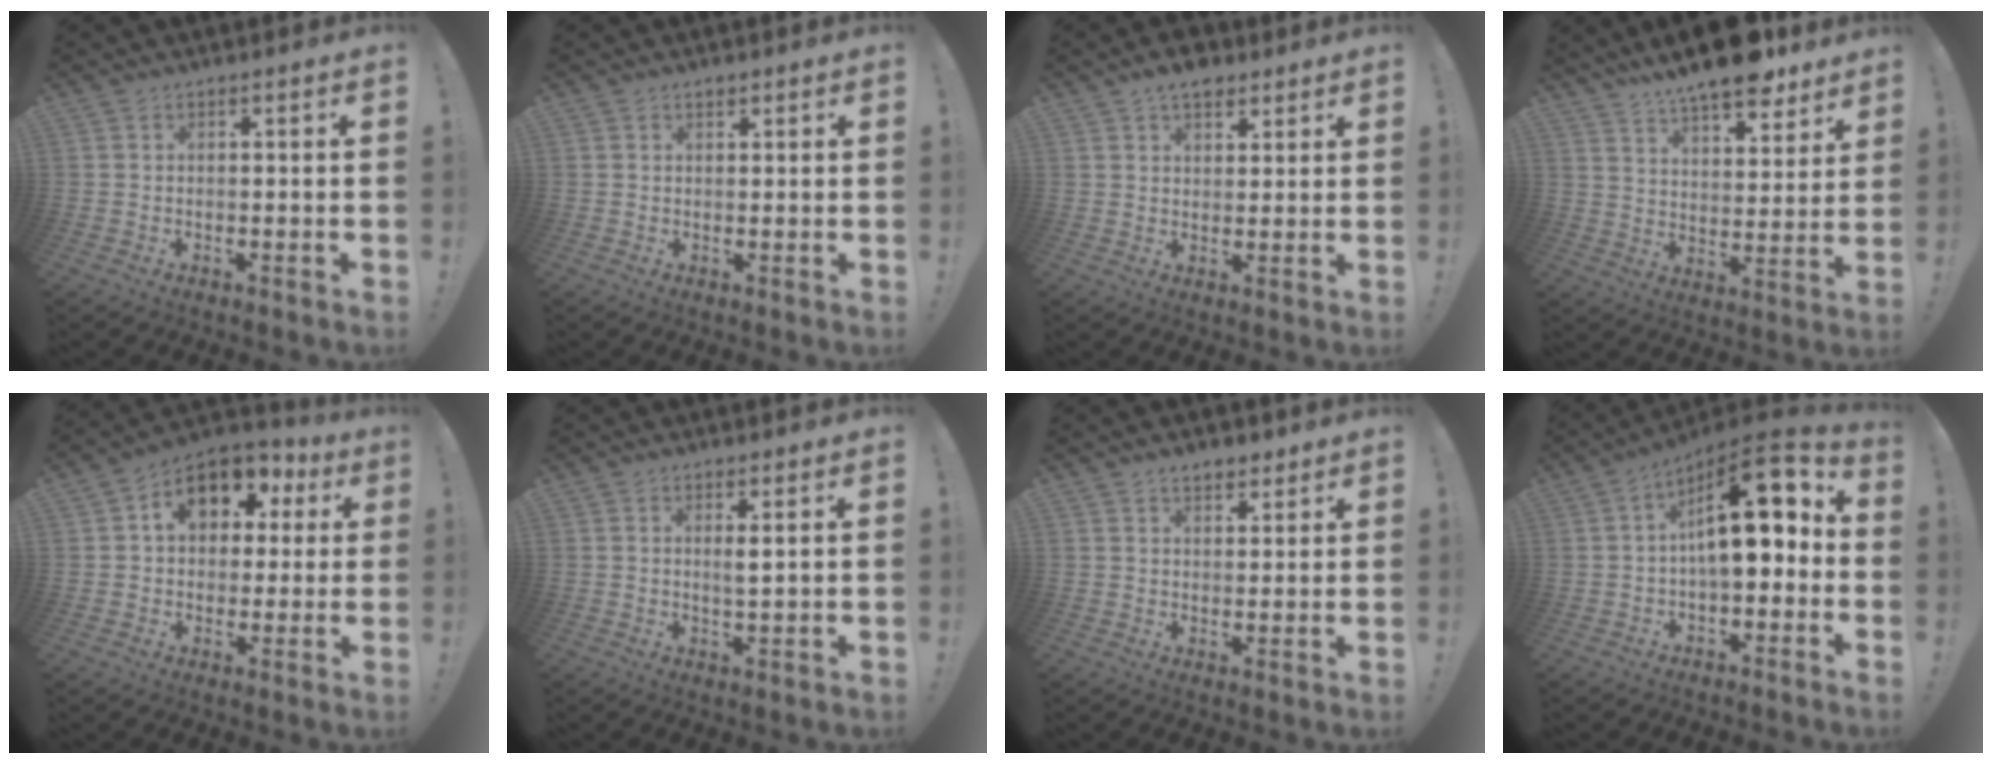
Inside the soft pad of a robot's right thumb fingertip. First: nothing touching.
{"total": 1.0, "force": [0.8, 0.5, 0.4], "torque": [-0.004, -0.002, 0.014]}
{"total": 6.5, "force": [4.3, 3.7, 3.0], "torque": [-0.035, -0.020, 0.076]}
{"total": 13.2, "force": [10.9, 3.7, 6.3], "torque": [-0.096, -0.082, 0.189]}
{"total": 12.3, "force": [4.0, 9.1, 7.2], "torque": [-0.099, -0.011, 0.075]}
{"total": 2.5, "force": [1.1, 0.3, 2.3], "torque": [-0.035, -0.009, 0.015]}
{"total": 4.3, "force": [3.3, 2.3, 1.6], "torque": [-0.011, -0.017, 0.057]}
{"total": 17.3, "force": [3.4, 6.9, 15.4], "torque": [-0.242, -0.011, 0.055]}